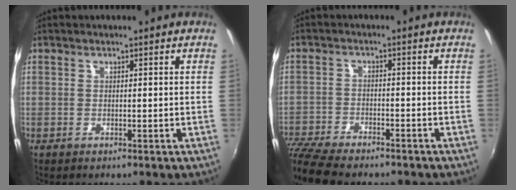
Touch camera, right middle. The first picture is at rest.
{"total": 11.8, "force": [-10.2, 3.0, 5.1], "torque": [-0.133, -0.039, -0.184]}